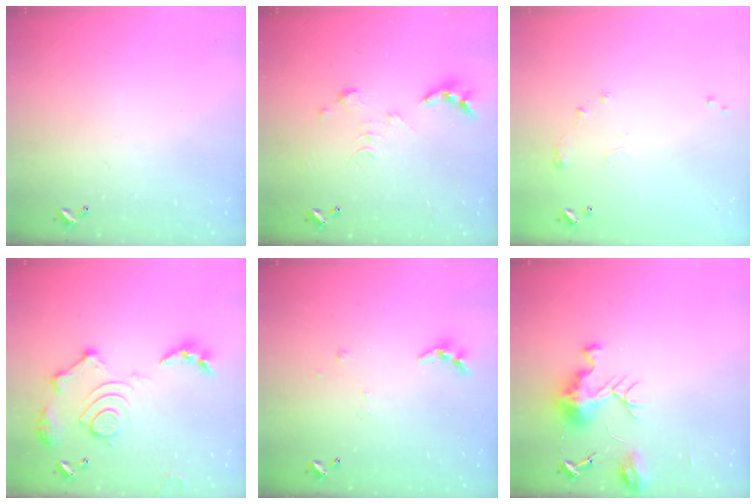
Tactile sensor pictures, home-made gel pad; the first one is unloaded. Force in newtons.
{"total": 0.0}
{"total": 6.3, "press": 6.3, "slide": 0.9}
{"total": 16.1, "press": 16.0, "slide": 1.8}
{"total": 4.3, "press": 4.3, "slide": 0.4}
{"total": 9.1, "press": 9.1, "slide": 0.7}